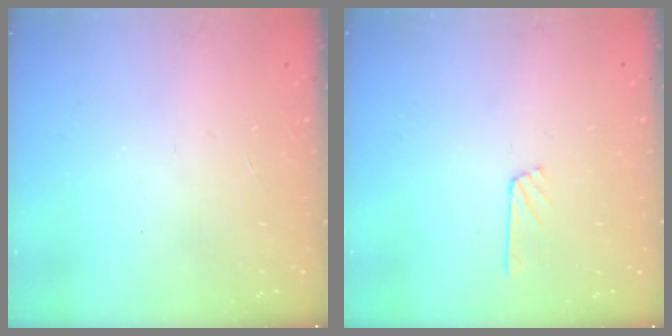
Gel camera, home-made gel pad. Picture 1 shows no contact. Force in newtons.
{"total": 5.1, "press": 5.1, "slide": 0.5}